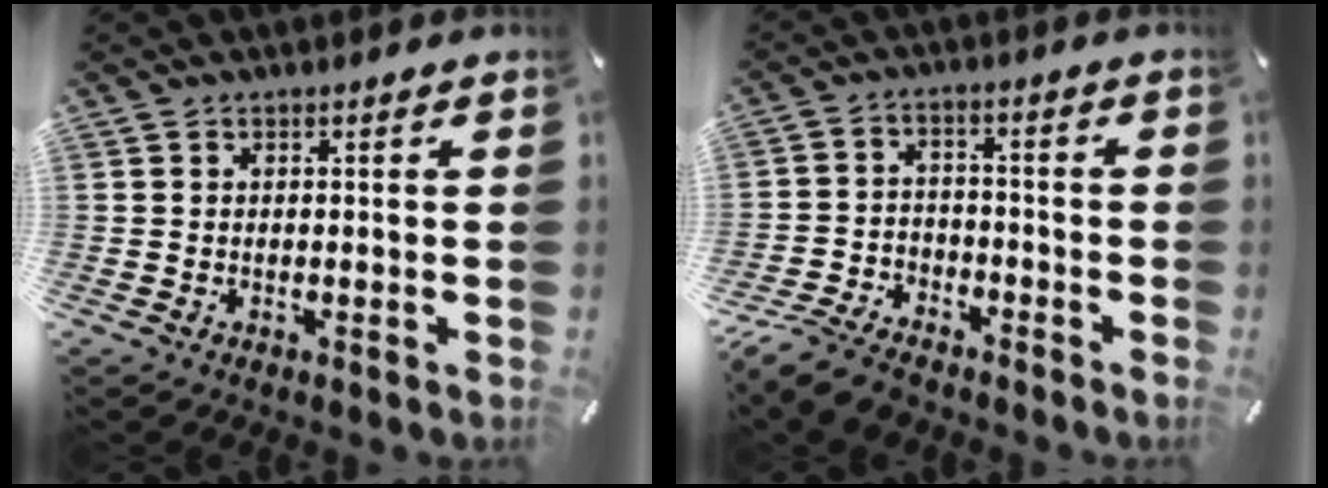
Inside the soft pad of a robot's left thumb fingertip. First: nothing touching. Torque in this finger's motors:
{"motor_torque": [-0.94, 1.63, 0.16, 0.15, 0.02]}